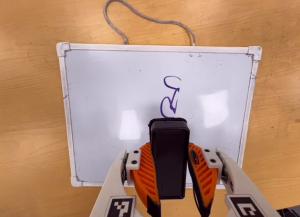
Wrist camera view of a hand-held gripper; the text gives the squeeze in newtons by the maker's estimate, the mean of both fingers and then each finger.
{"total": 8.0, "left": 6.5, "right": 9.4}